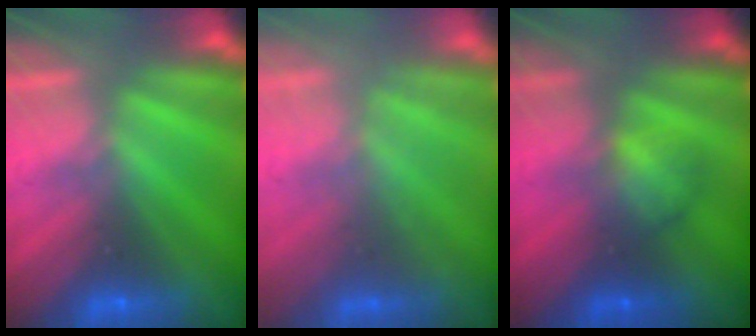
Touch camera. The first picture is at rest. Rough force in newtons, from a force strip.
{"total": 2.3}
{"total": 1.9}